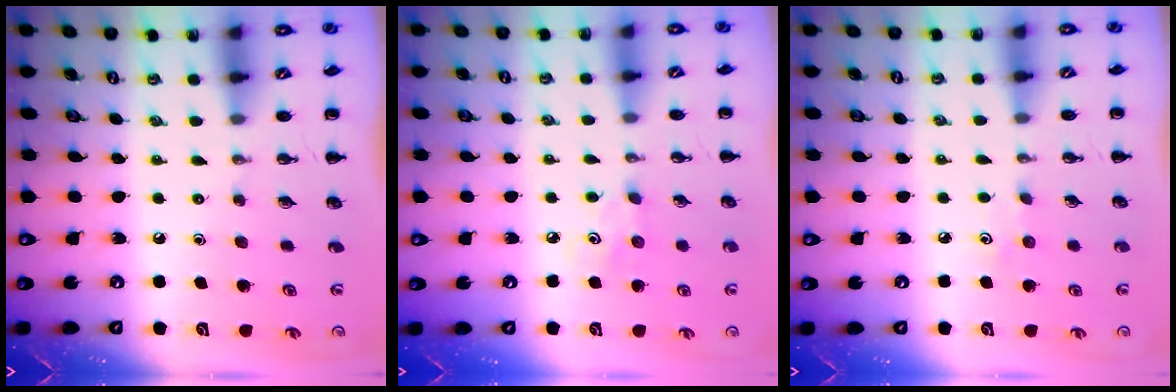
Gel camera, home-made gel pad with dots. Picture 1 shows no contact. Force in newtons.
{"total": 2.9, "press": 2.8, "slide": 0.8}
{"total": 2.8, "press": 2.7, "slide": 0.8}